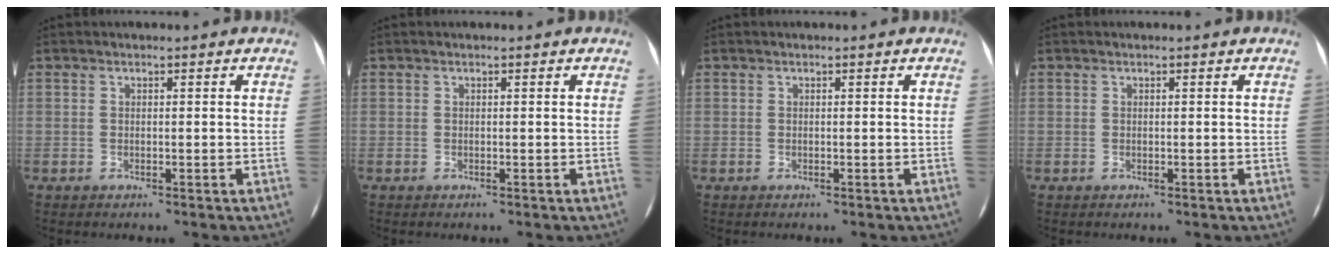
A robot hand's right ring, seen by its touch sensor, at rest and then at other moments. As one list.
[{"total": 0.0}, {"total": 0.0}, {"total": 0.0}]